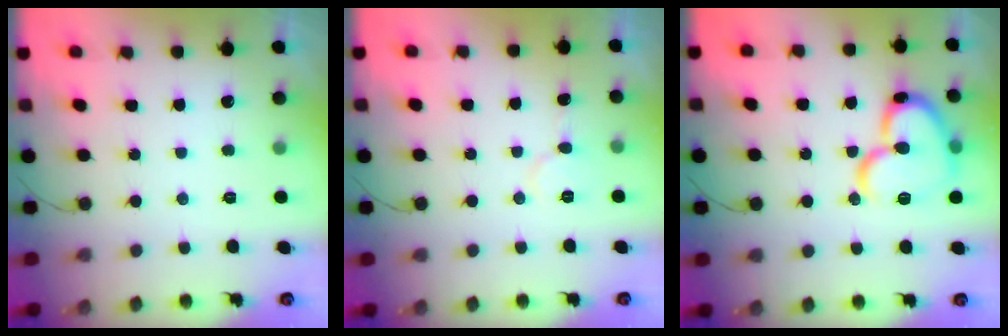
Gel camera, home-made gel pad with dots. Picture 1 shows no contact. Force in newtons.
{"total": 5.2, "press": 5.2, "slide": 0.3}
{"total": 18.4, "press": 18.4, "slide": 1.6}